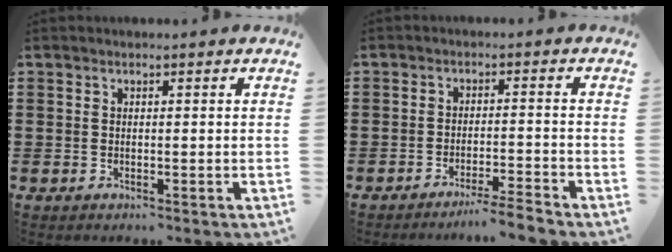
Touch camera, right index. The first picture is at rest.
{"total": 3.6, "force": [-3.4, -0.7, 1.1], "torque": [-0.019, -0.007, -0.068]}